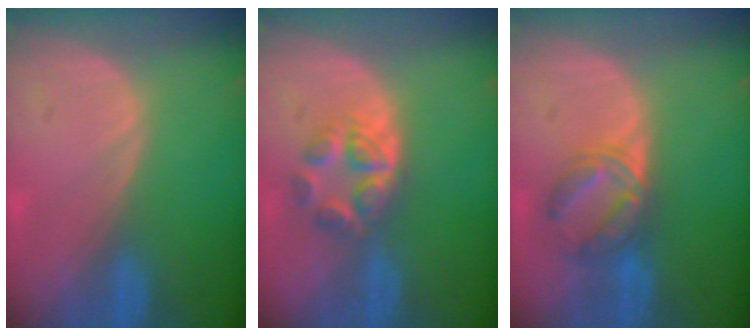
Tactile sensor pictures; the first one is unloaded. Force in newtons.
{"total": 5.2, "press": 5.0, "slide": 1.4}
{"total": 5.9, "press": 5.8, "slide": 1.0}